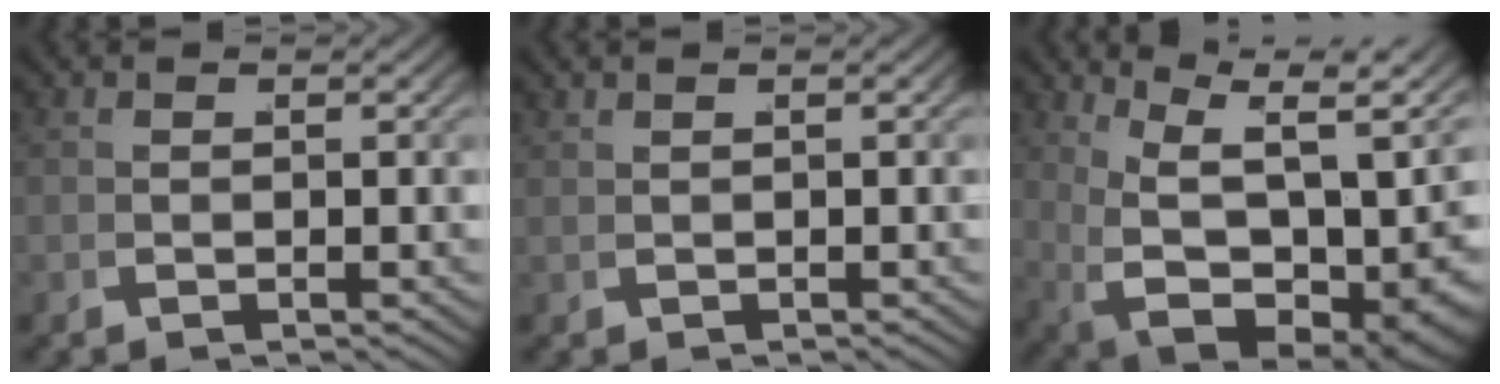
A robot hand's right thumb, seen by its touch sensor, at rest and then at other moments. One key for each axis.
{"total": 0.5, "fx": 0.5, "fy": 0.0, "fz": 0.1, "tx": 0.003, "ty": 0.001, "tz": 0.014}
{"total": 17.2, "fx": 0.5, "fy": 11.6, "fz": 12.7, "tx": -0.238, "ty": -0.052, "tz": 0.029}